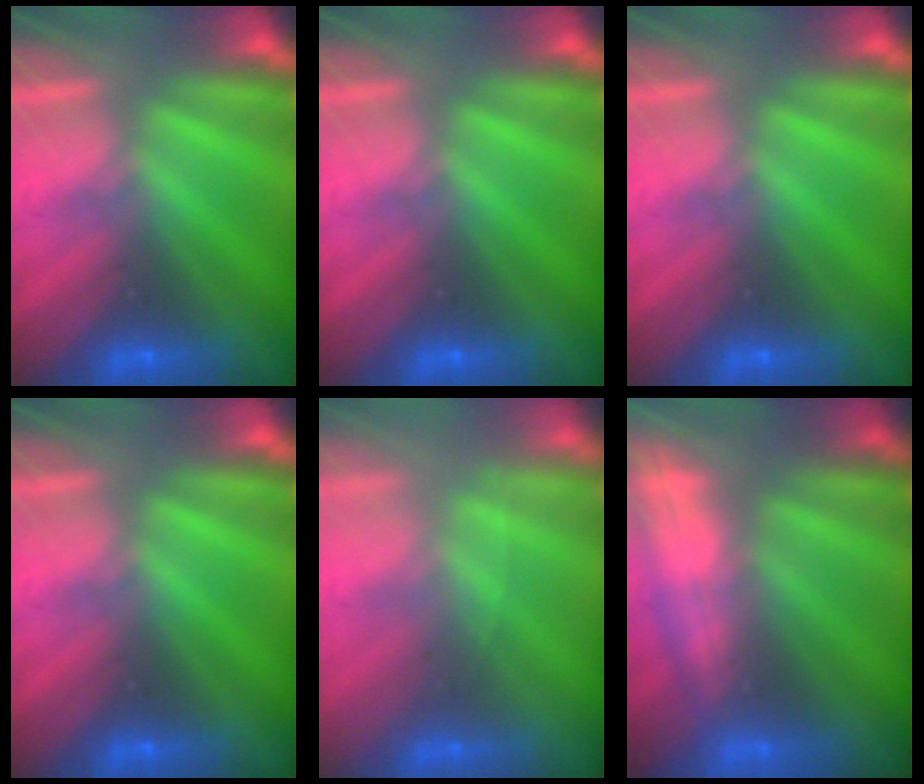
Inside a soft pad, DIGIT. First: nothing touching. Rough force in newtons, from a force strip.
{"total": 0.0}
{"total": 0.0}
{"total": 0.0}
{"total": 2.6}
{"total": 2.6}